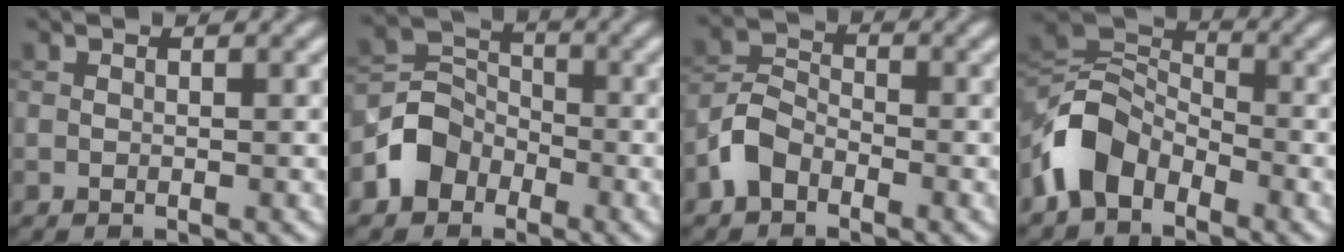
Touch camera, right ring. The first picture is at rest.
{"total": 4.0, "force": [-2.2, 3.2, 0.9], "torque": [-0.011, 0.009, -0.050]}
{"total": 3.5, "force": [-2.2, 2.2, 1.5], "torque": [-0.032, 0.008, -0.056]}
{"total": 6.4, "force": [-3.5, 4.1, 3.4], "torque": [-0.071, 0.006, -0.082]}